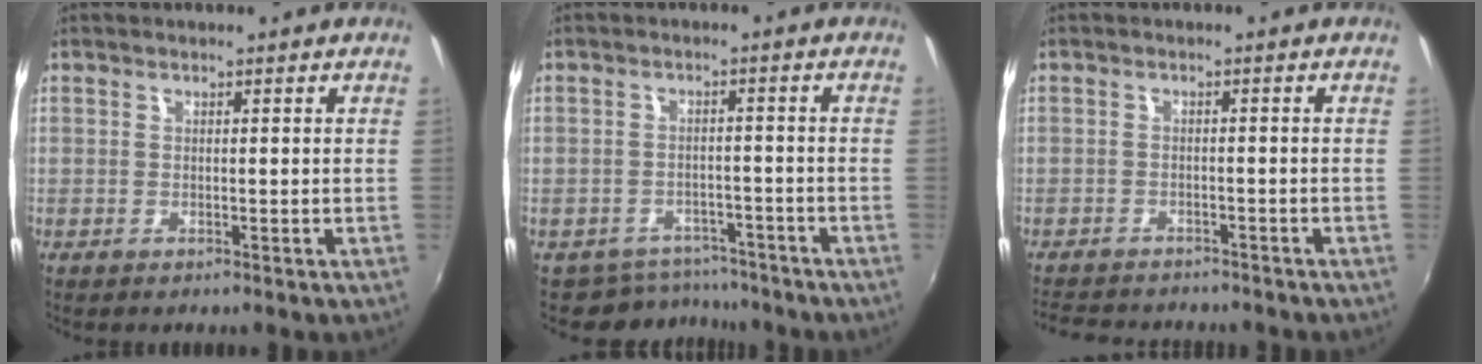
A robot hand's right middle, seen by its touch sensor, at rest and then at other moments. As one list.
[{"total": 6.9, "force": [-6.1, 3.4, 0.3], "torque": [-0.015, 0.010, -0.083]}, {"total": 8.7, "force": [-7.8, 2.6, 2.8], "torque": [-0.073, -0.012, -0.119]}]